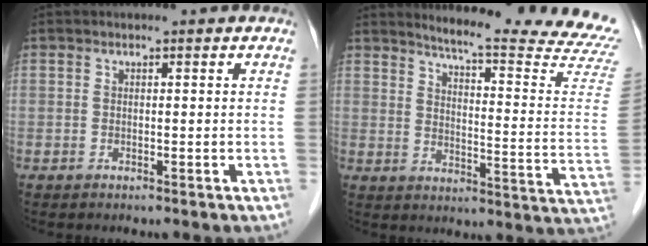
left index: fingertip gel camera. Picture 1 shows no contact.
{"total": 20.2, "force": [19.0, -1.7, 6.7], "torque": [-0.104, -0.135, 0.219]}